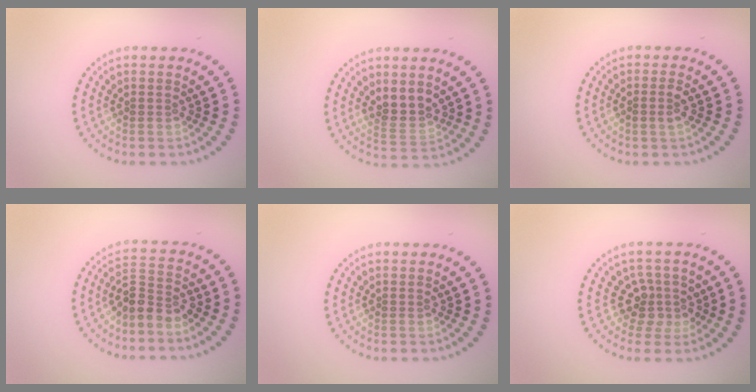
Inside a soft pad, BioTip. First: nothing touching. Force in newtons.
{"total": 2.9, "press": 2.7, "slide": 1.2}
{"total": 1.1, "press": 1.1, "slide": 0.4}
{"total": 3.1, "press": 2.7, "slide": 1.5}
{"total": 0.0}
{"total": 2.7, "press": 2.0, "slide": 1.9}